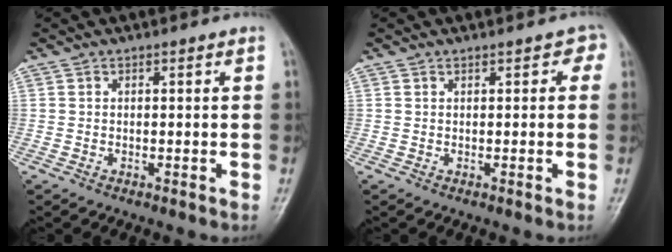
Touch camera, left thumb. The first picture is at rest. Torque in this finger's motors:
{"motor_torque": [-0.16, 0.11, -0.22, 0.06, 0.02]}